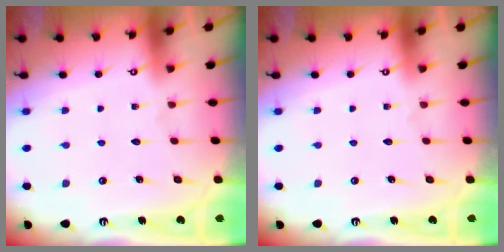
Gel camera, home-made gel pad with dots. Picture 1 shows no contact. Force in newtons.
{"total": 0.0}